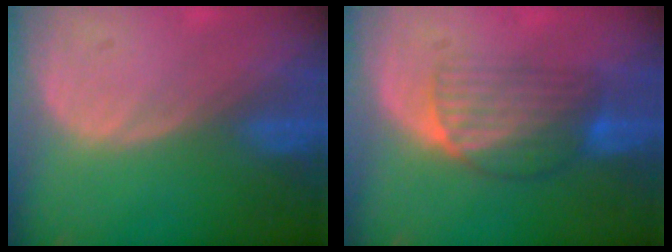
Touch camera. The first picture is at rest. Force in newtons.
{"total": 6.5, "press": 5.9, "slide": 2.6}